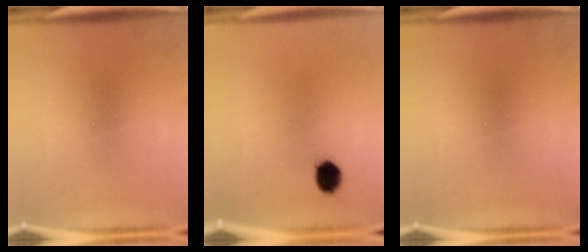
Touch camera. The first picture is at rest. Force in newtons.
{"total": 4.6}
{"total": 0.0}